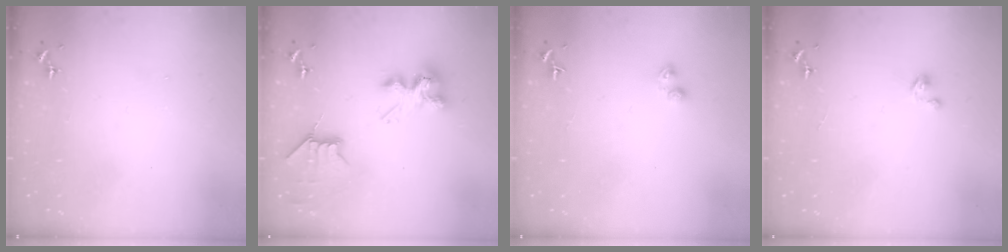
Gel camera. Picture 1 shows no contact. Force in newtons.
{"total": 7.9, "press": 7.9, "slide": 0.2}
{"total": 2.9, "press": 2.9, "slide": 0.4}
{"total": 1.4, "press": 1.4, "slide": 0.1}